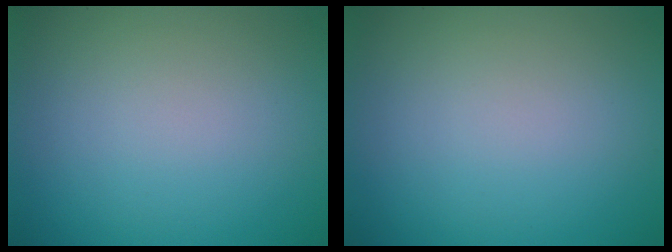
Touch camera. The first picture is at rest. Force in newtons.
{"total": 0.0}